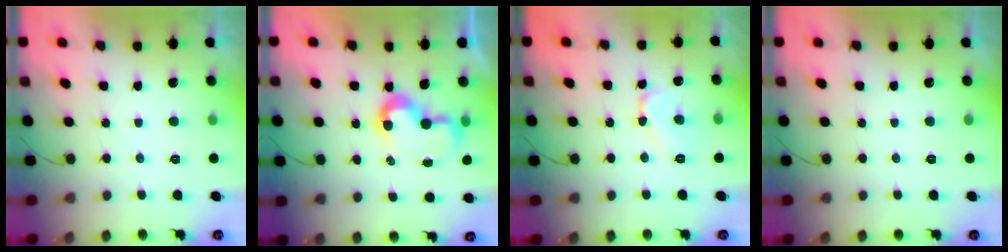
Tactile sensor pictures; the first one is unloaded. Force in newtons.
{"total": 8.1, "press": 8.1, "slide": 0.1}
{"total": 7.2, "press": 7.2, "slide": 0.7}
{"total": 0.0}